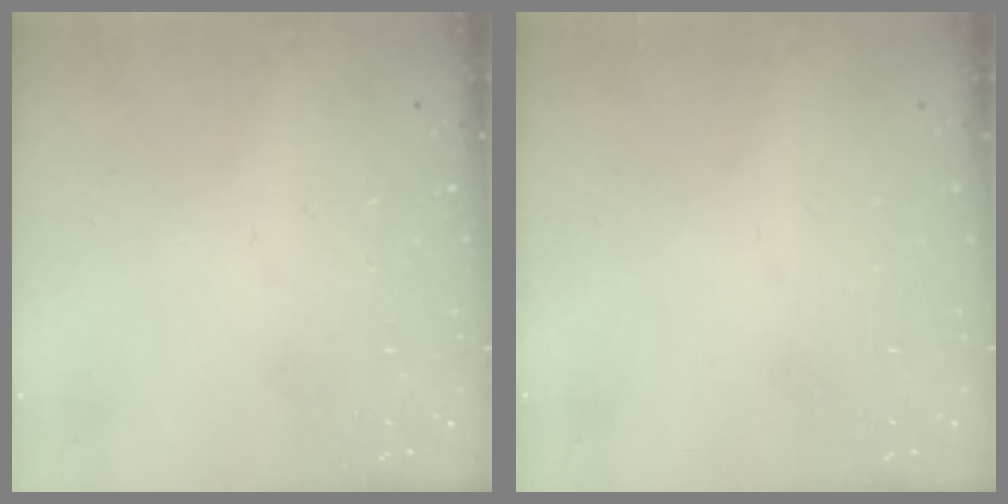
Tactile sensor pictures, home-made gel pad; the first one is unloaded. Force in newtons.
{"total": 0.0}